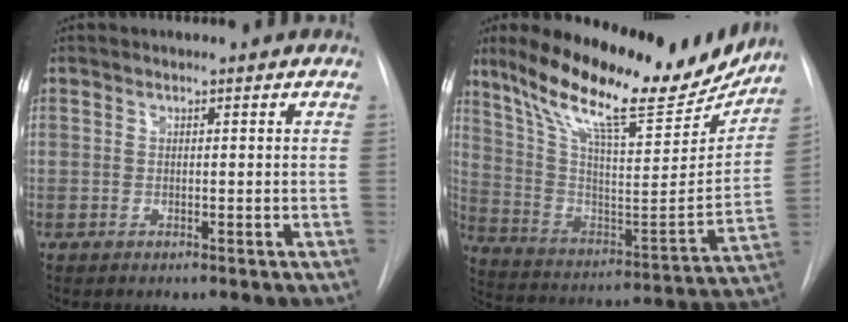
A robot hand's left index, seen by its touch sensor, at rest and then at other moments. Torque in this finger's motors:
{"motor_torque": [0.71, -1.43, 0.50, 0.16]}